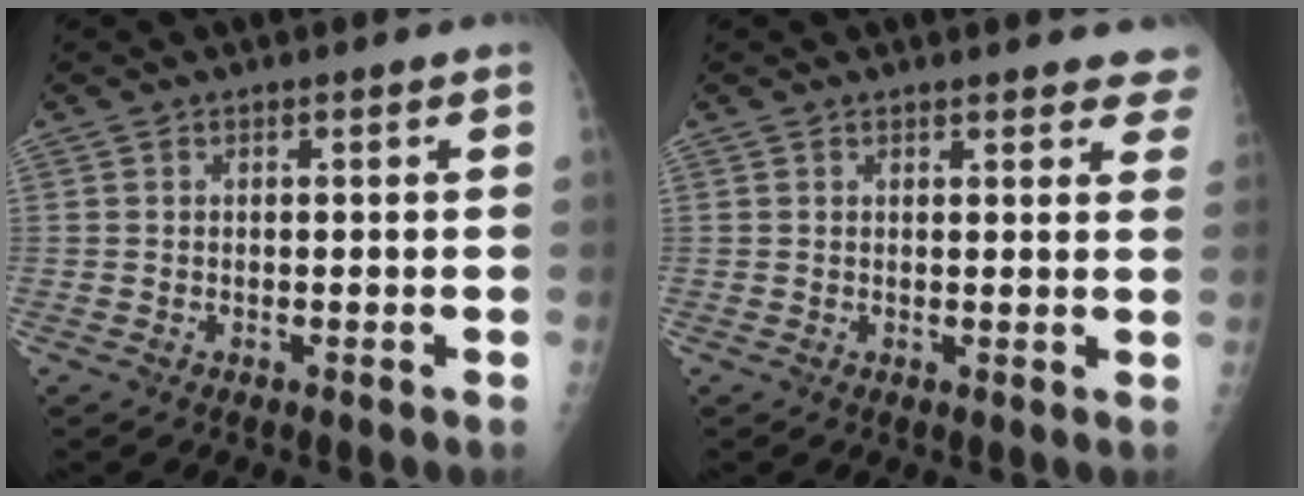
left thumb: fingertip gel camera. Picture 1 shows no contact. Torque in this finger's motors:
{"motor_torque": [-0.43, 0.05, -0.18, -0.18, 0.05]}